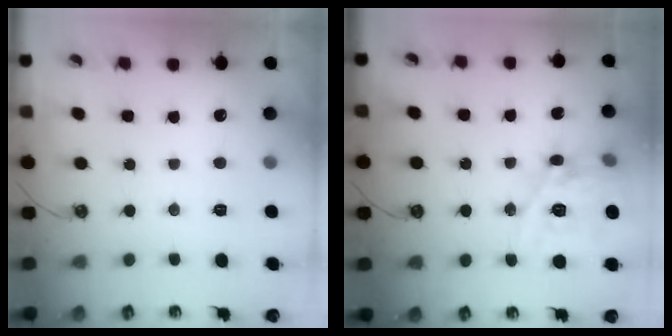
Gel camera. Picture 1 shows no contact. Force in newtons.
{"total": 16.3, "press": 16.3, "slide": 1.6}